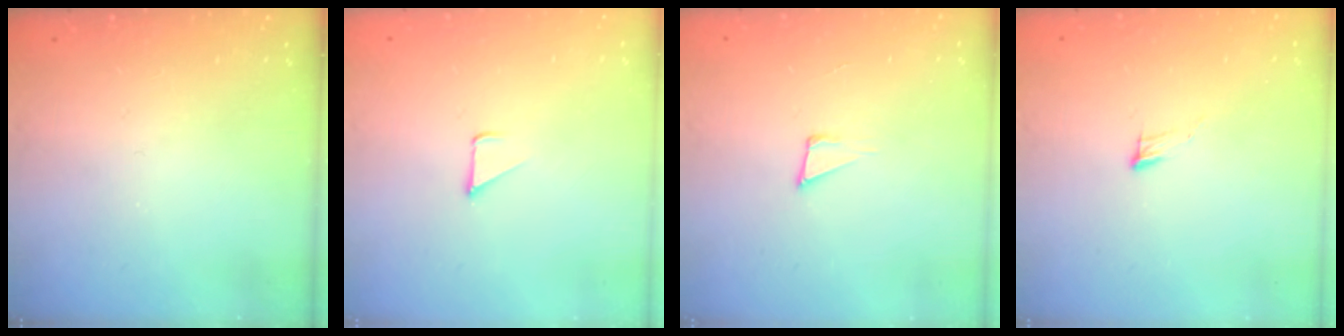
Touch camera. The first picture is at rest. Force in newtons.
{"total": 1.7, "press": 1.7, "slide": 0.1}
{"total": 4.0, "press": 2.5, "slide": 3.1}
{"total": 5.2, "press": 5.1, "slide": 1.0}